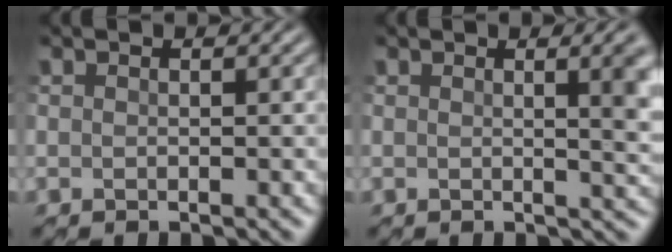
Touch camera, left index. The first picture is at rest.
{"total": 3.5, "force": [0.6, 1.3, 3.2], "torque": [-0.047, -0.003, 0.015]}